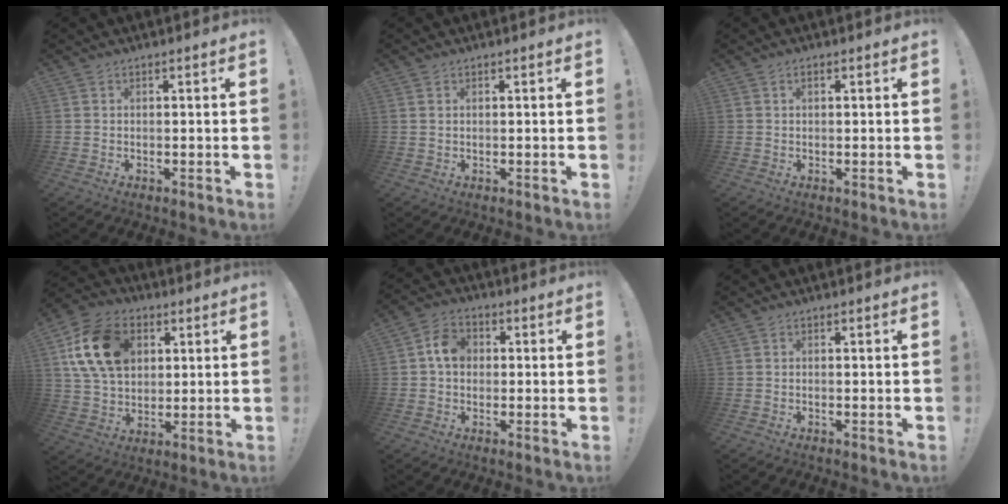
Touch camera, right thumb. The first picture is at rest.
{"total": 1.0, "force": [0.5, 0.6, 0.6], "torque": [-0.012, 0.001, 0.010]}
{"total": 1.0, "force": [0.3, 0.5, 0.8], "torque": [-0.015, 0.002, 0.005]}
{"total": 18.5, "force": [5.8, 13.4, 11.3], "torque": [-0.191, -0.009, 0.115]}
{"total": 7.2, "force": [0.7, 5.5, 4.5], "torque": [-0.076, 0.019, 0.016]}
{"total": 0.0}